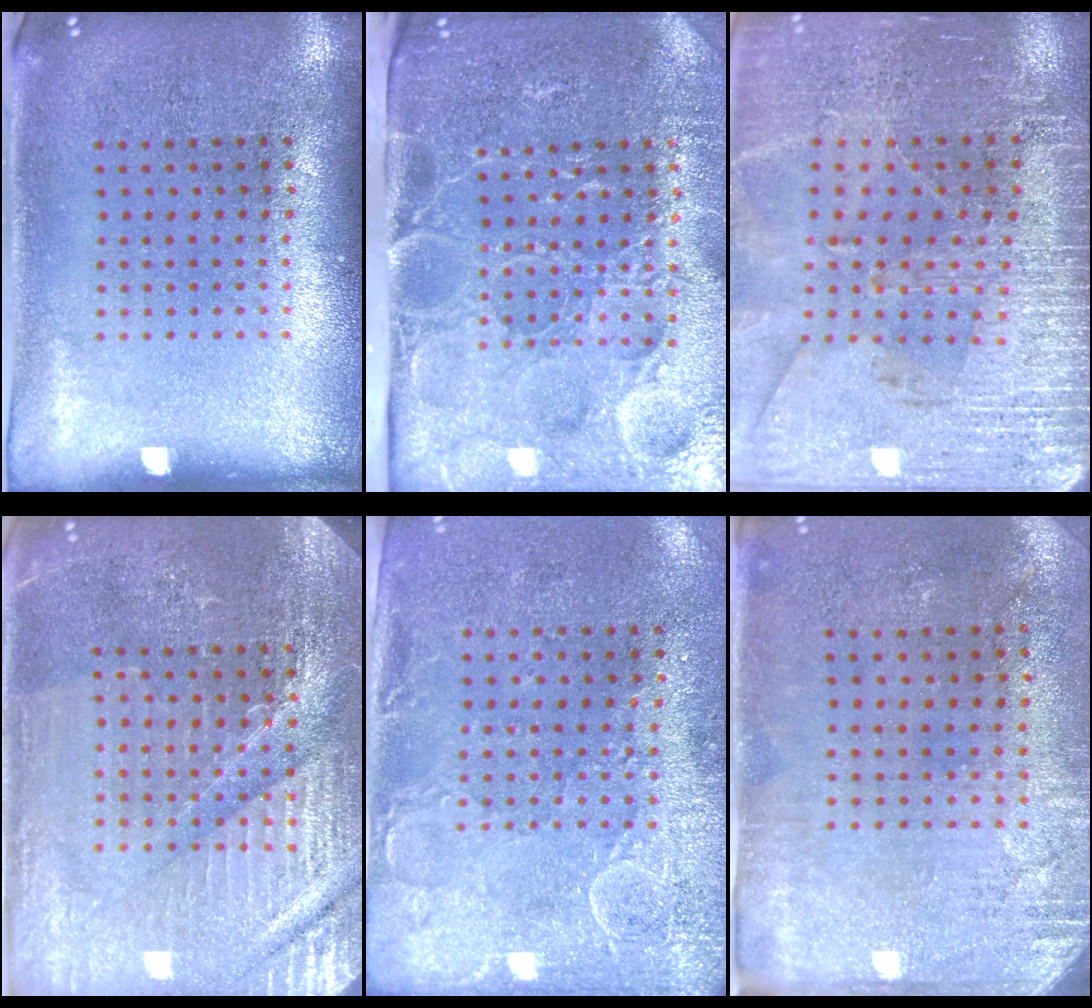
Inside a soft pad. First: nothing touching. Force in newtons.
{"total": 5.0, "press": 4.2, "slide": 2.6}
{"total": 3.2, "press": 3.2, "slide": 0.3}
{"total": 4.6, "press": 4.4, "slide": 1.4}
{"total": 3.0, "press": 2.3, "slide": 1.9}
{"total": 2.8, "press": 2.3, "slide": 1.6}